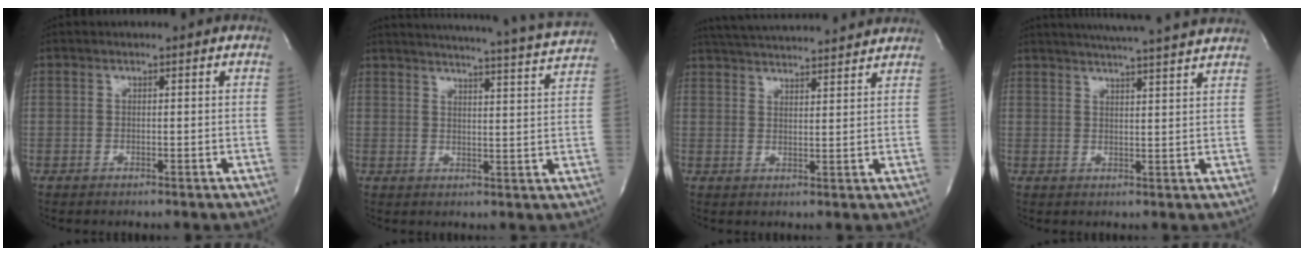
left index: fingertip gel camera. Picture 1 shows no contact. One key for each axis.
{"total": 18.3, "fx": 17.5, "fy": -1.2, "fz": 5.2, "tx": -0.089, "ty": -0.054, "tz": 0.215}
{"total": 16.8, "fx": 15.8, "fy": 1.3, "fz": 5.6, "tx": -0.102, "ty": 0.030, "tz": 0.225}
{"total": 15.5, "fx": 14.2, "fy": -0.4, "fz": 6.2, "tx": -0.108, "ty": -0.001, "tz": 0.182}